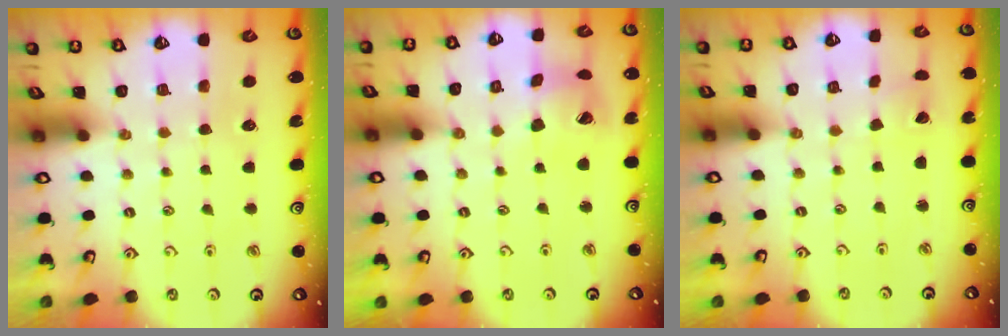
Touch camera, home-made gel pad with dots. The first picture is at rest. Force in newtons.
{"total": 13.0, "press": 12.9, "slide": 1.7}
{"total": 2.6, "press": 2.6, "slide": 0.2}